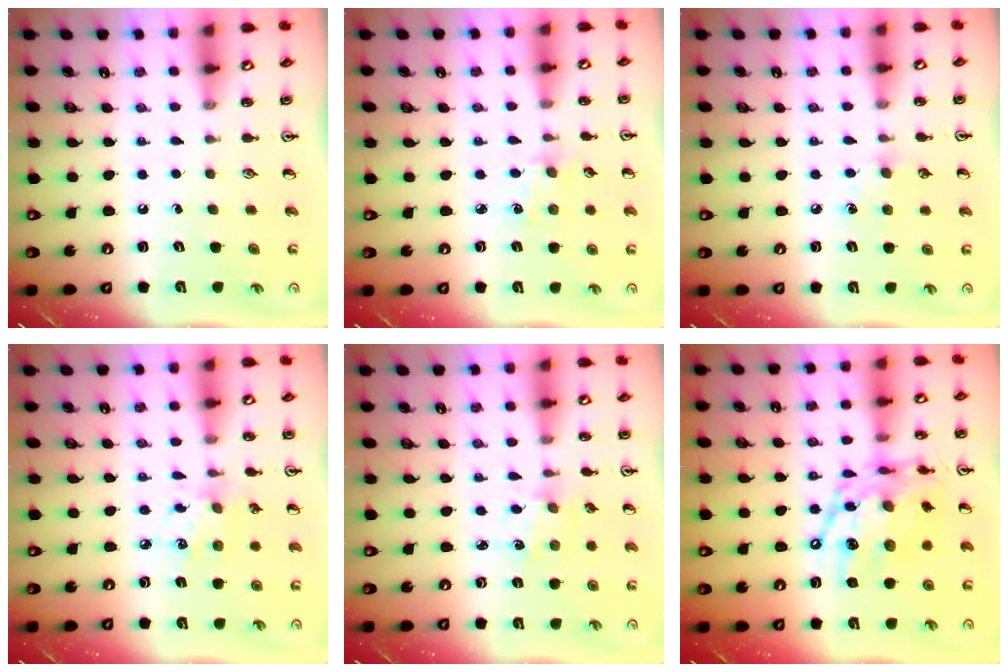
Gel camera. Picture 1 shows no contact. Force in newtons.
{"total": 2.9, "press": 2.9, "slide": 0.5}
{"total": 6.5, "press": 6.4, "slide": 1.0}
{"total": 5.9, "press": 5.7, "slide": 1.6}
{"total": 1.7, "press": 1.7, "slide": 0.3}
{"total": 16.2, "press": 16.2, "slide": 1.4}